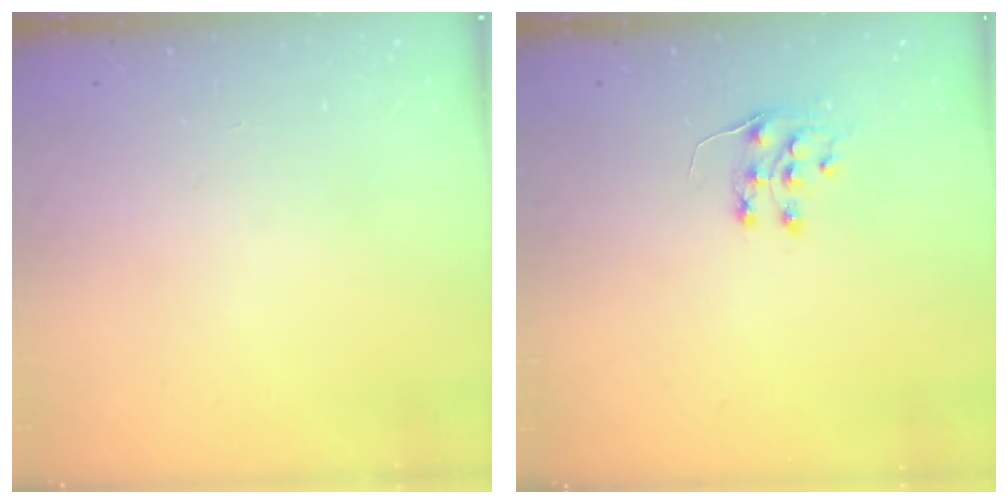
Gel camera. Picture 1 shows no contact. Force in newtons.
{"total": 6.5, "press": 6.4, "slide": 0.6}